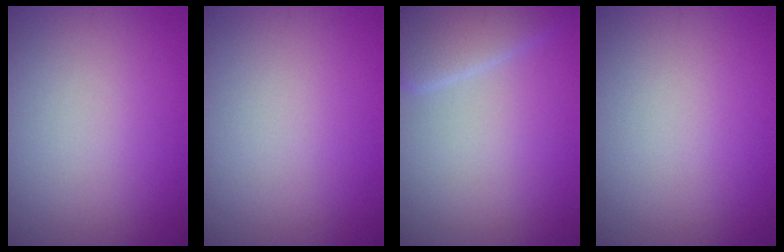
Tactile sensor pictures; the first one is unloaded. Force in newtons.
{"total": 0.0}
{"total": 4.2, "press": 4.2, "slide": 0.1}
{"total": 0.0}